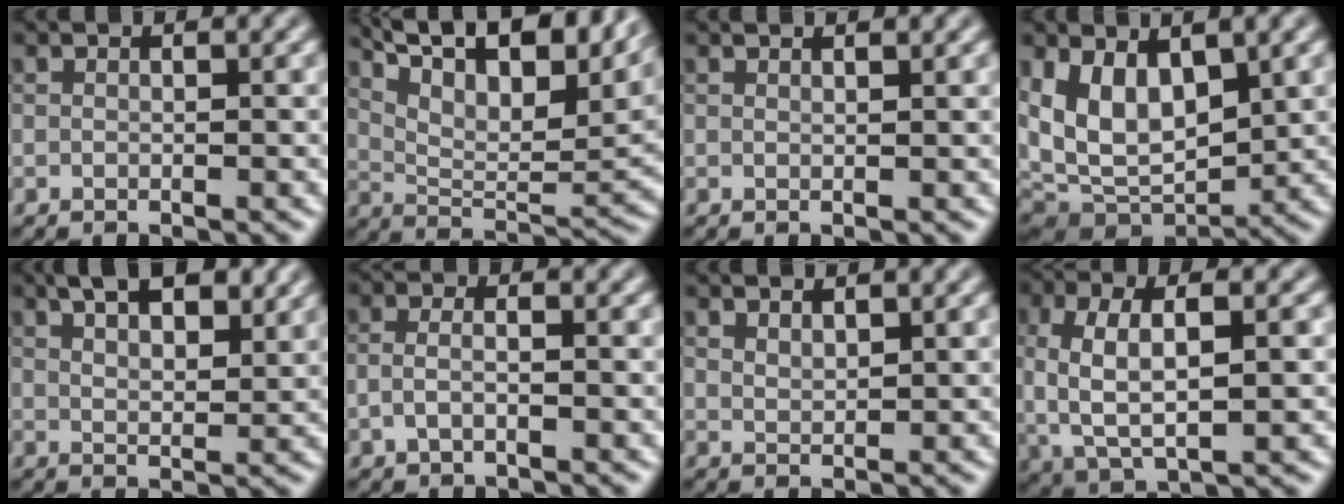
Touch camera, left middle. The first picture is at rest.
{"total": 14.7, "force": [10.1, 5.1, 9.4], "torque": [-0.157, 0.025, 0.154]}
{"total": 1.2, "force": [1.0, 0.3, 0.6], "torque": [-0.004, 0.000, 0.006]}
{"total": 9.1, "force": [2.0, 5.0, 7.4], "torque": [-0.145, -0.007, 0.026]}
{"total": 6.1, "force": [3.8, 2.5, 4.0], "torque": [-0.054, 0.014, 0.052]}
{"total": 1.8, "force": [-0.5, 0.8, 1.5], "torque": [-0.039, -0.001, -0.015]}
{"total": 1.2, "force": [1.1, 0.4, 0.5], "torque": [-0.012, -0.001, 0.022]}
{"total": 6.8, "force": [0.5, 3.0, 6.1], "torque": [-0.119, 0.004, 0.007]}